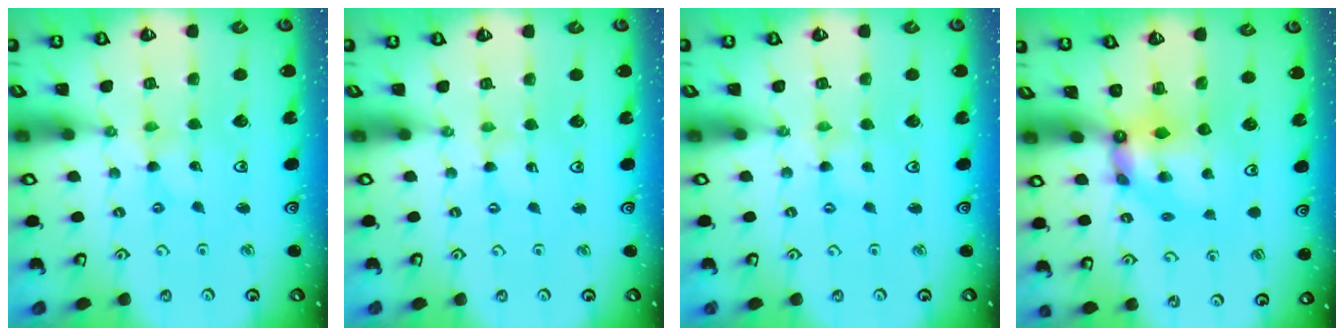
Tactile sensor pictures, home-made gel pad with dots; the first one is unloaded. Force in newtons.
{"total": 0.0}
{"total": 0.0}
{"total": 7.1, "press": 7.1, "slide": 0.5}